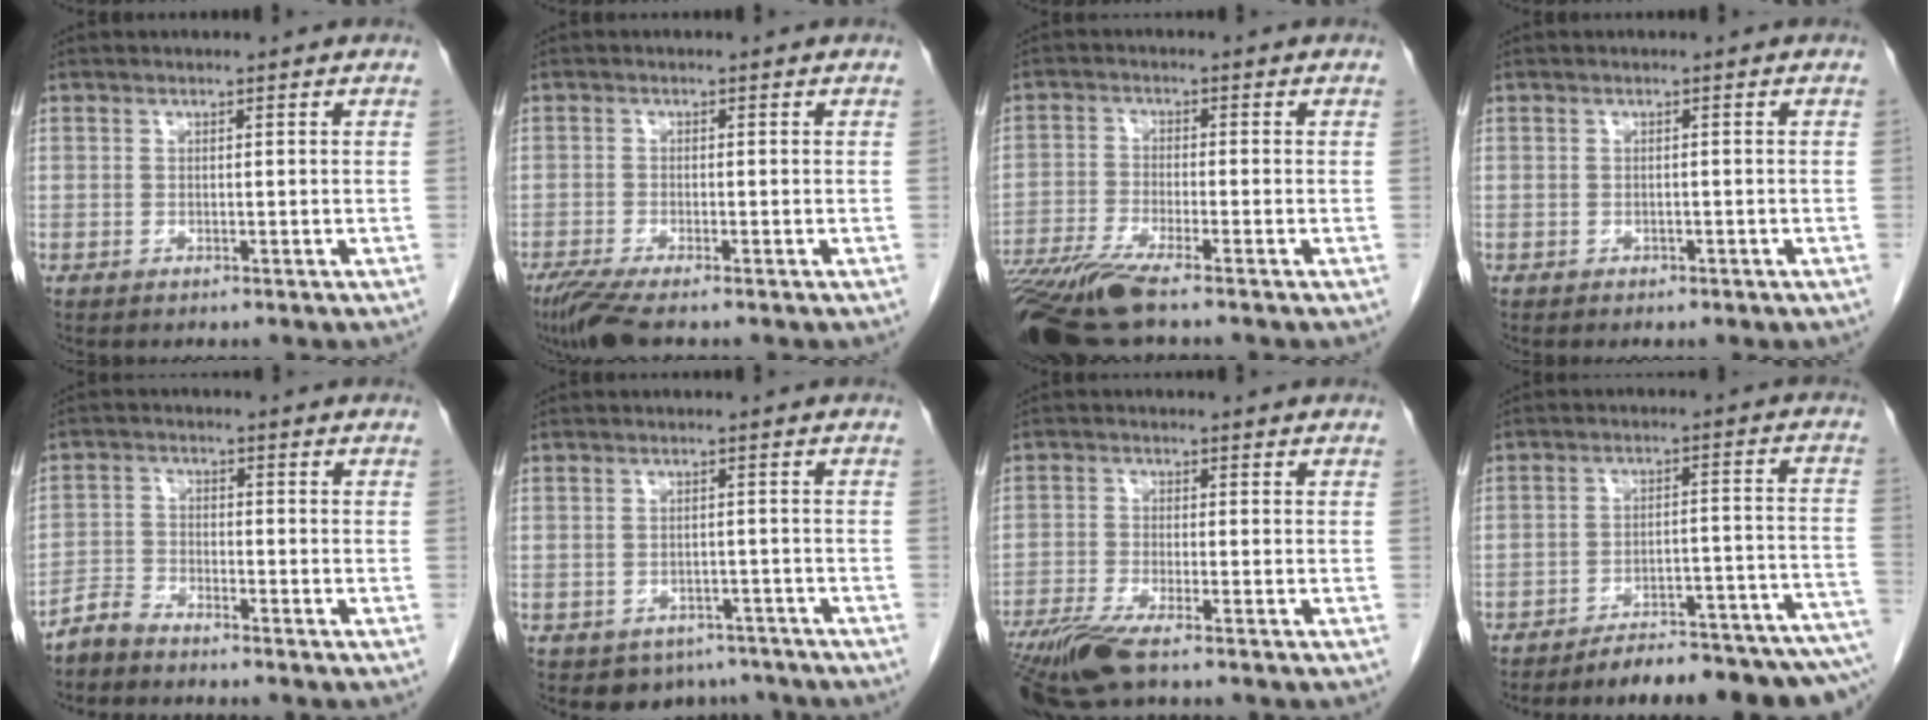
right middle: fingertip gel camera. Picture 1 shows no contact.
{"total": 4.8, "force": [-3.6, 0.2, 3.1], "torque": [-0.060, -0.014, -0.068]}
{"total": 9.9, "force": [-7.7, -0.1, 6.3], "torque": [-0.113, -0.025, -0.137]}
{"total": 0.6, "force": [-0.4, 0.5, 0.2], "torque": [-0.007, 0.002, -0.004]}
{"total": 3.2, "force": [-3.1, 0.7, 0.2], "torque": [-0.003, -0.006, -0.064]}
{"total": 5.3, "force": [-4.2, 3.2, 0.2], "torque": [0.012, 0.010, -0.054]}
{"total": 7.3, "force": [-5.4, 0.5, 4.9], "torque": [-0.095, -0.020, -0.100]}
{"total": 16.9, "force": [-14.9, 1.8, 7.9], "torque": [-0.051, 0.028, -0.200]}